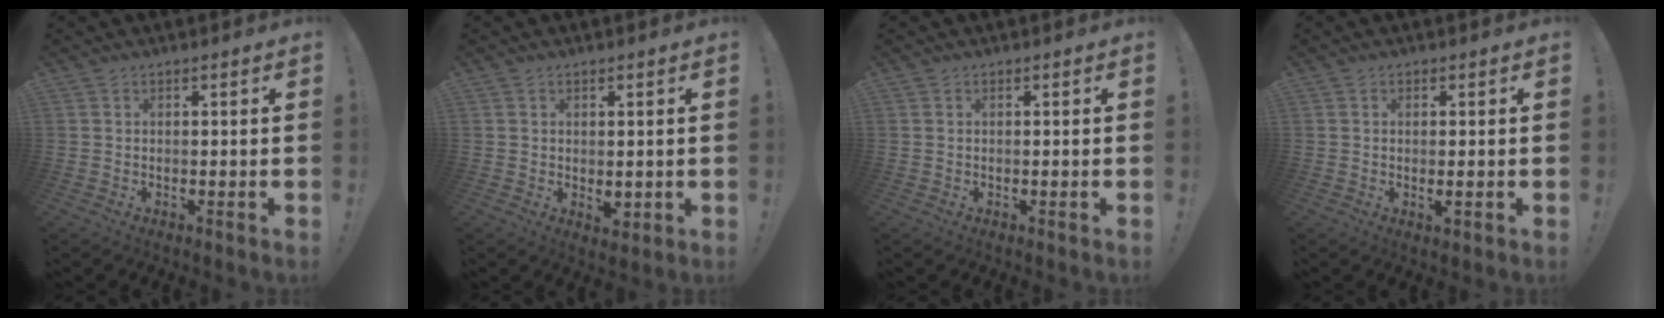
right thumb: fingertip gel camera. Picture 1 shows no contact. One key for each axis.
{"total": 3.0, "fx": 0.1, "fy": 2.0, "fz": 2.3, "tx": -0.022, "ty": 0.000, "tz": 0.003}
{"total": 0.0}
{"total": 1.9, "fx": 0.0, "fy": 0.6, "fz": 1.8, "tx": -0.016, "ty": -0.005, "tz": -0.002}